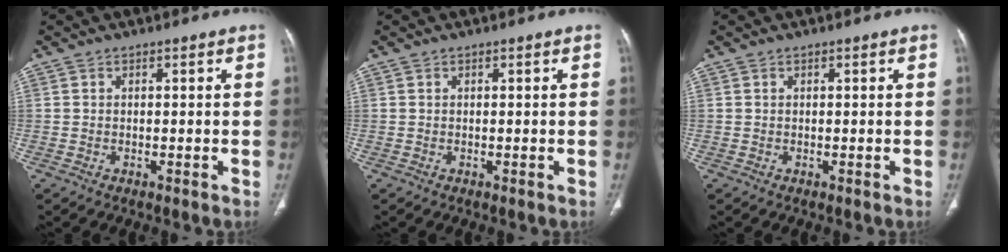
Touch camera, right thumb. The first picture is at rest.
{"total": 0.0}
{"total": 0.0}